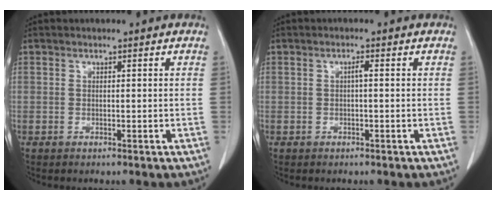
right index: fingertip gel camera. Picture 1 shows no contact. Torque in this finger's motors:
{"motor_torque": [0.17, -0.11, 0.08, 0.03]}